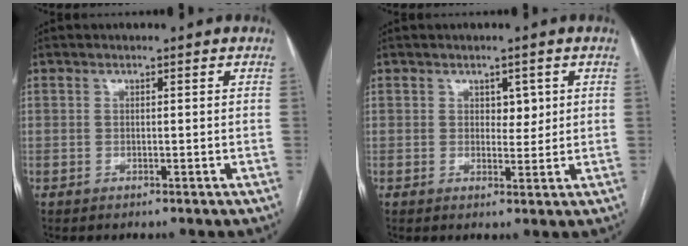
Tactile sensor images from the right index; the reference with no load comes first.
{"total": 2.4, "force": [0.9, 1.6, 1.6], "torque": [-0.015, -0.001, 0.012]}